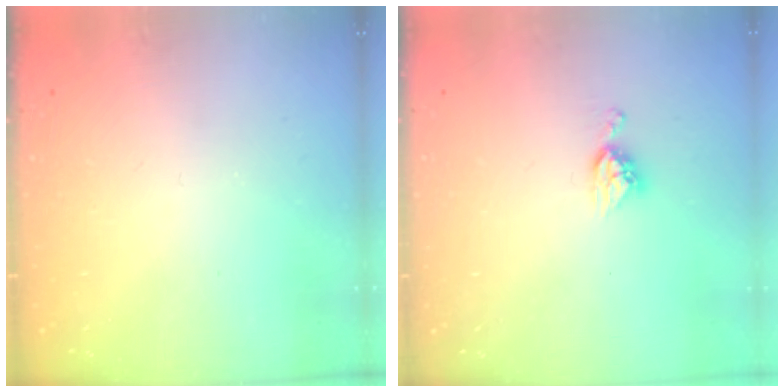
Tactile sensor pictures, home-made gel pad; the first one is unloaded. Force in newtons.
{"total": 6.5, "press": 6.5, "slide": 0.4}